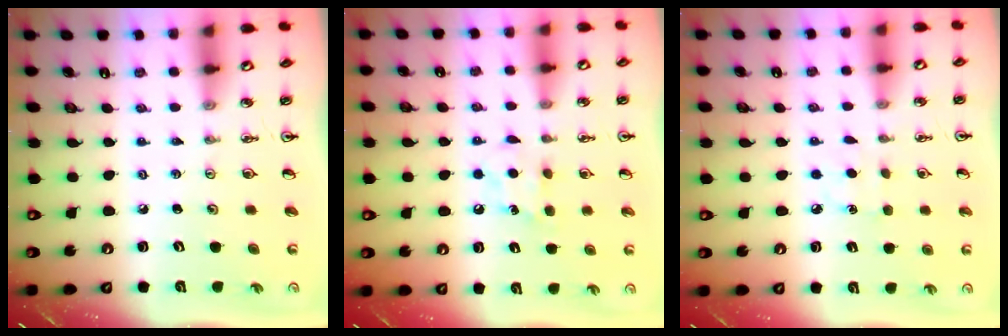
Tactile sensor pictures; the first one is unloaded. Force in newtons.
{"total": 5.9, "press": 5.9, "slide": 0.7}
{"total": 4.9, "press": 4.9, "slide": 0.5}